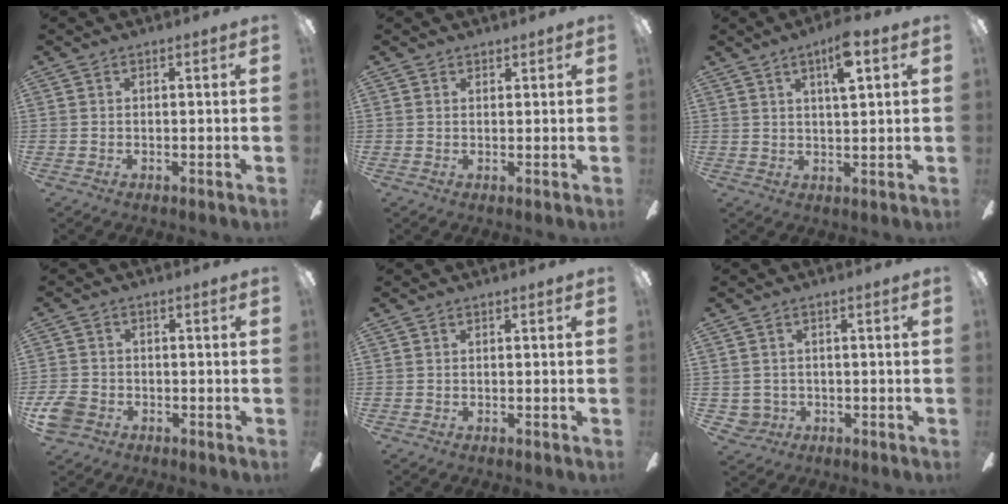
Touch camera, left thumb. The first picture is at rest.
{"total": 1.0, "force": [0.9, 0.6, 0.0], "torque": [-0.001, 0.000, 0.017]}
{"total": 6.7, "force": [3.5, 1.5, 5.6], "torque": [-0.092, -0.004, 0.053]}
{"total": 5.3, "force": [-2.7, 3.9, 2.5], "torque": [-0.061, 0.013, -0.052]}
{"total": 0.0}
{"total": 3.0, "force": [-0.5, 3.0, 0.6], "torque": [-0.020, 0.003, -0.010]}